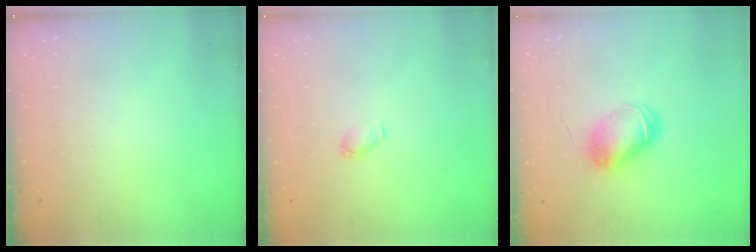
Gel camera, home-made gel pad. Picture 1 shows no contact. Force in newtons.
{"total": 3.3, "press": 3.3, "slide": 0.6}
{"total": 8.4, "press": 8.3, "slide": 0.7}